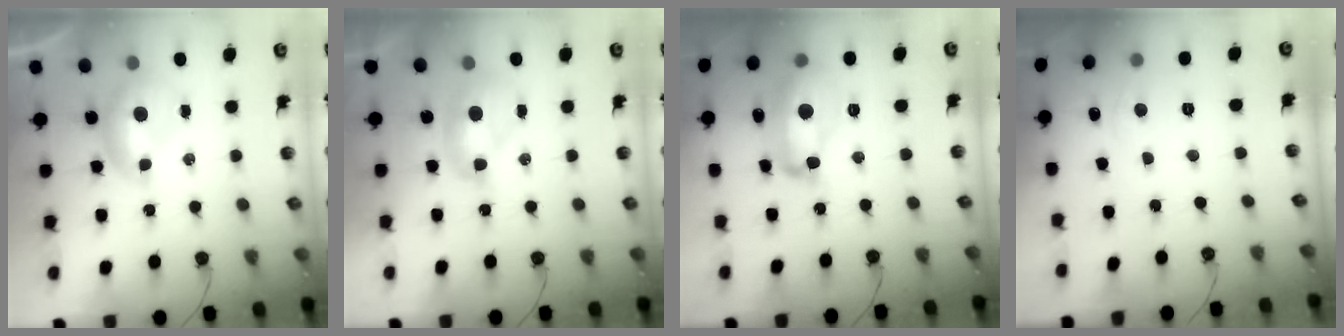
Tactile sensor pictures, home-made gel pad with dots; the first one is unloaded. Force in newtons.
{"total": 2.0, "press": 2.0, "slide": 0.2}
{"total": 10.2, "press": 10.2, "slide": 1.0}
{"total": 0.8, "press": 0.5, "slide": 0.6}